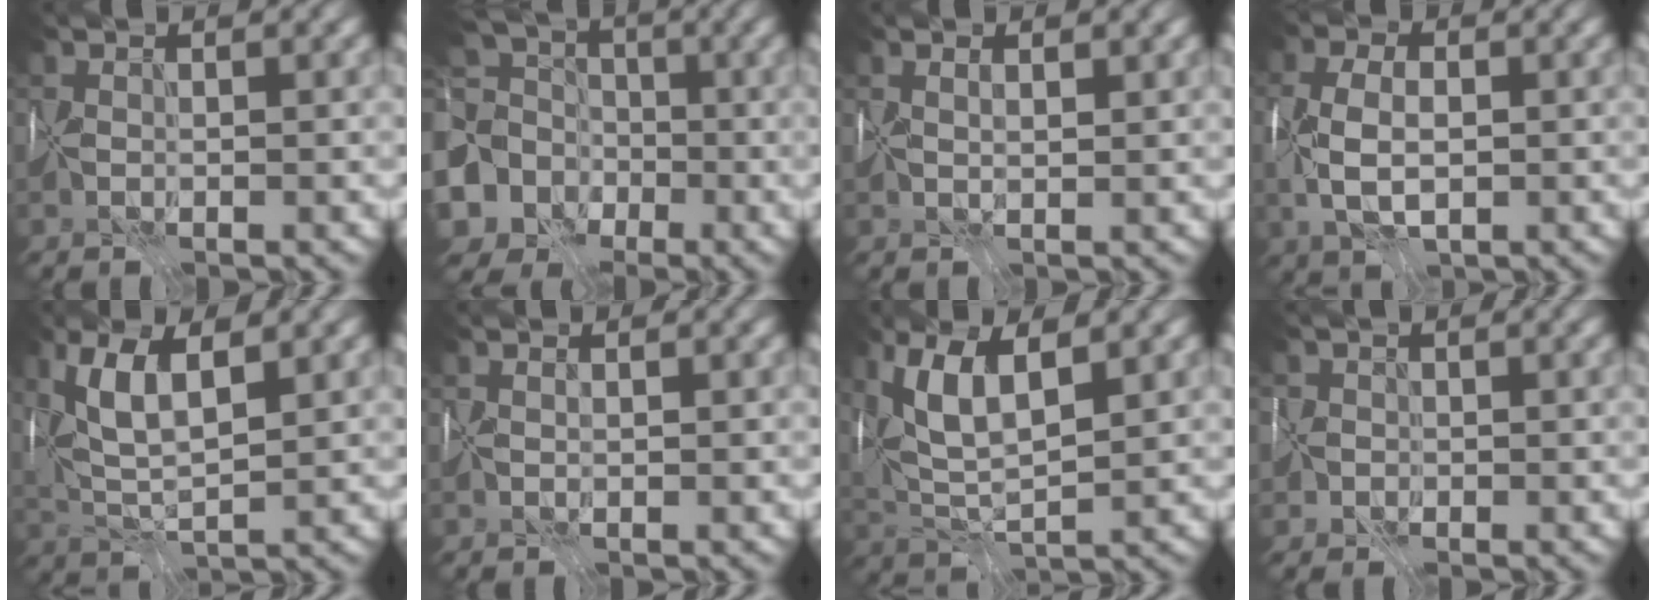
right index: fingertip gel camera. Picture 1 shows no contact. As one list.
[{"total": 12.6, "force": [-3.7, 10.6, 5.6], "torque": [-0.150, -0.010, -0.085]}, {"total": 1.4, "force": [0.9, 0.3, 1.1], "torque": [-0.011, -0.002, 0.012]}, {"total": 6.3, "force": [-0.6, 4.1, 4.8], "torque": [-0.101, 0.002, -0.007]}, {"total": 6.7, "force": [2.7, 2.6, 5.6], "torque": [-0.120, 0.007, 0.048]}, {"total": 0.0}, {"total": 7.8, "force": [3.3, 3.2, 6.3], "torque": [-0.139, 0.008, 0.058]}, {"total": 3.7, "force": [-0.4, 3.5, 1.3], "torque": [-0.016, 0.017, -0.036]}]